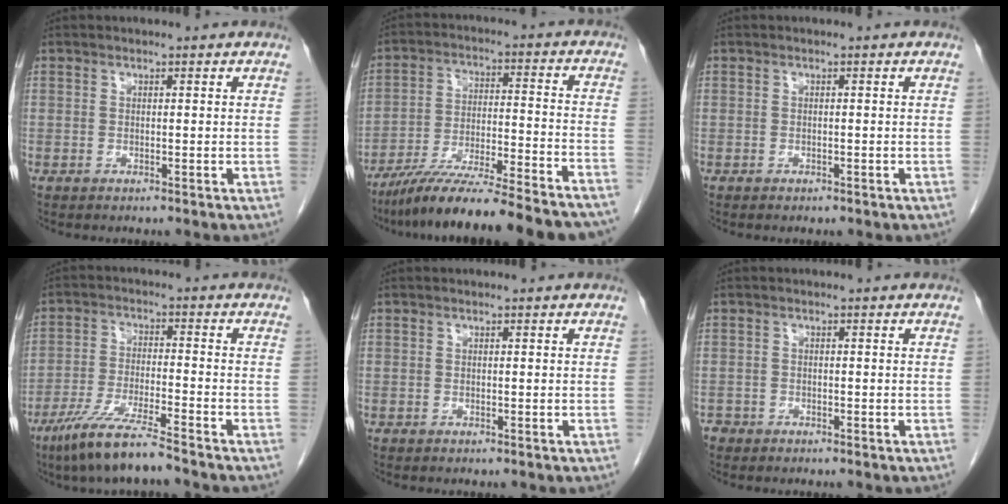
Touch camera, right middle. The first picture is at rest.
{"total": 22.4, "force": [-19.4, 0.8, 11.1], "torque": [-0.148, -0.021, -0.296]}
{"total": 0.6, "force": [-0.4, 0.3, 0.3], "torque": [-0.010, -0.001, -0.004]}
{"total": 9.2, "force": [-7.0, 0.0, 6.0], "torque": [-0.118, -0.031, -0.132]}
{"total": 0.0}
{"total": 1.4, "force": [-1.1, 0.9, 0.0], "torque": [-0.003, 0.003, -0.020]}